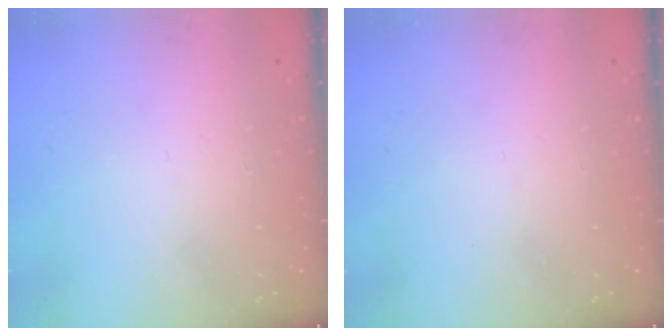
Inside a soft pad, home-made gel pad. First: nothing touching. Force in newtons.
{"total": 0.0}